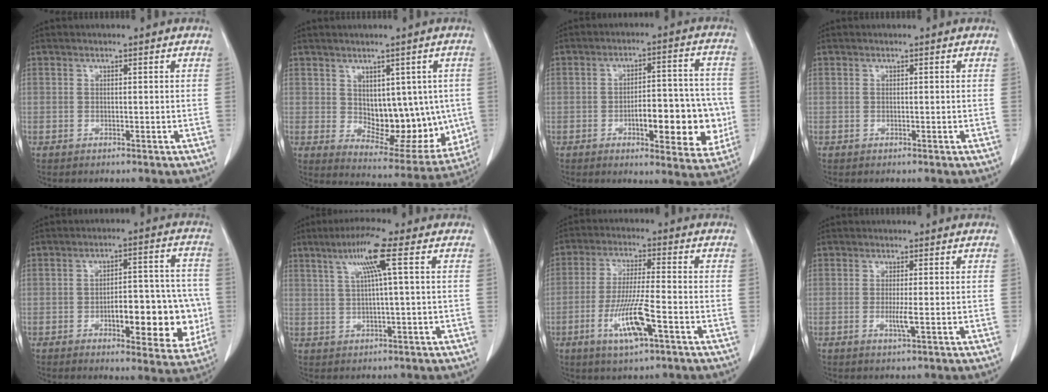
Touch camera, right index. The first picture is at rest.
{"total": 13.1, "force": [0.3, 7.2, 10.9], "torque": [-0.134, -0.001, 0.031]}
{"total": 13.6, "force": [-3.5, 4.6, 12.3], "torque": [-0.157, 0.021, -0.042]}
{"total": 0.0}
{"total": 14.2, "force": [-3.5, 5.1, 12.8], "torque": [-0.160, 0.022, -0.040]}
{"total": 6.7, "force": [2.4, -0.9, 6.2], "torque": [-0.114, 0.015, 0.044]}
{"total": 9.7, "force": [-4.1, 0.7, 8.8], "torque": [-0.172, -0.014, -0.077]}
{"total": 2.3, "force": [-0.6, -0.1, 2.2], "torque": [-0.044, -0.005, -0.010]}